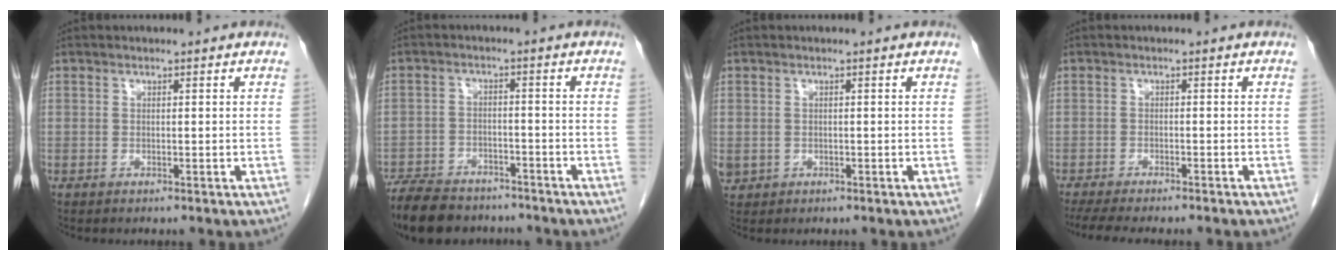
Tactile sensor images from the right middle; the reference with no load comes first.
{"total": 12.0, "force": [-10.0, 4.8, 4.7], "torque": [-0.092, -0.007, -0.154]}
{"total": 1.9, "force": [-0.3, 1.8, 0.6], "torque": [-0.013, 0.002, 0.006]}
{"total": 9.9, "force": [-8.4, 1.4, 5.1], "torque": [-0.067, -0.009, -0.118]}